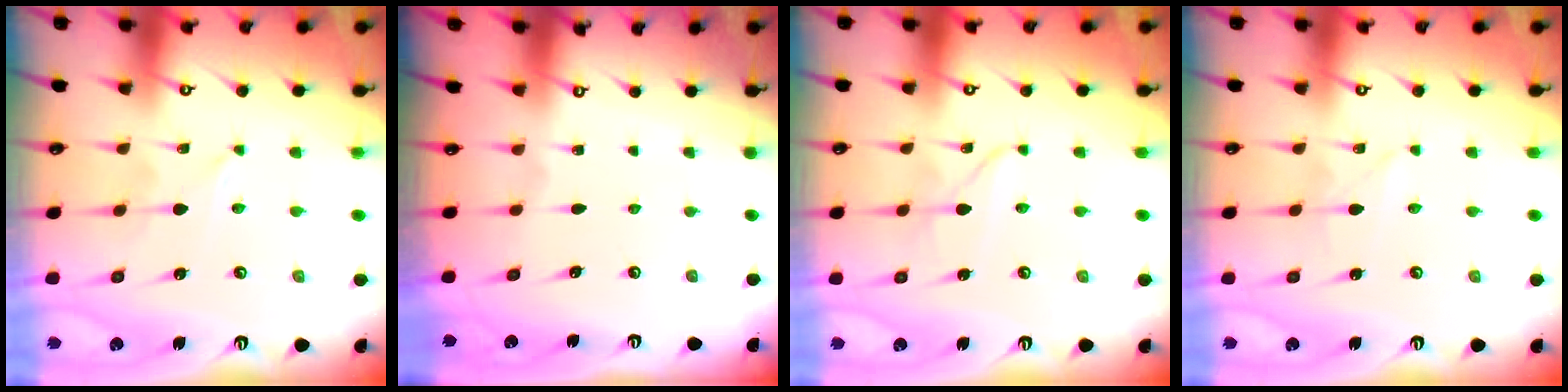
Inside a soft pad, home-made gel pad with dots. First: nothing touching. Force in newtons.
{"total": 0.0}
{"total": 1.9, "press": 1.8, "slide": 0.3}
{"total": 1.6, "press": 1.6, "slide": 0.2}